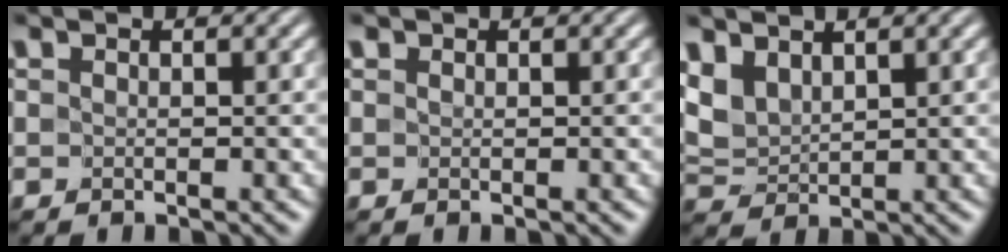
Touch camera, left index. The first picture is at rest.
{"total": 0.5, "force": [0.3, 0.5, 0.1], "torque": [0.004, 0.001, -0.002]}
{"total": 3.3, "force": [2.3, 1.8, 1.5], "torque": [-0.040, 0.006, 0.049]}